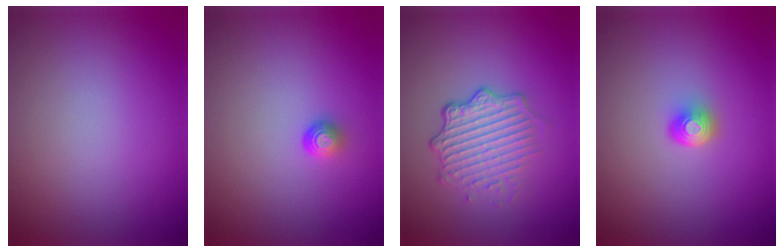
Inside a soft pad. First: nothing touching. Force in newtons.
{"total": 1.3, "press": 1.0, "slide": 0.9}
{"total": 4.8, "press": 3.4, "slide": 3.4}
{"total": 2.0, "press": 1.3, "slide": 1.5}